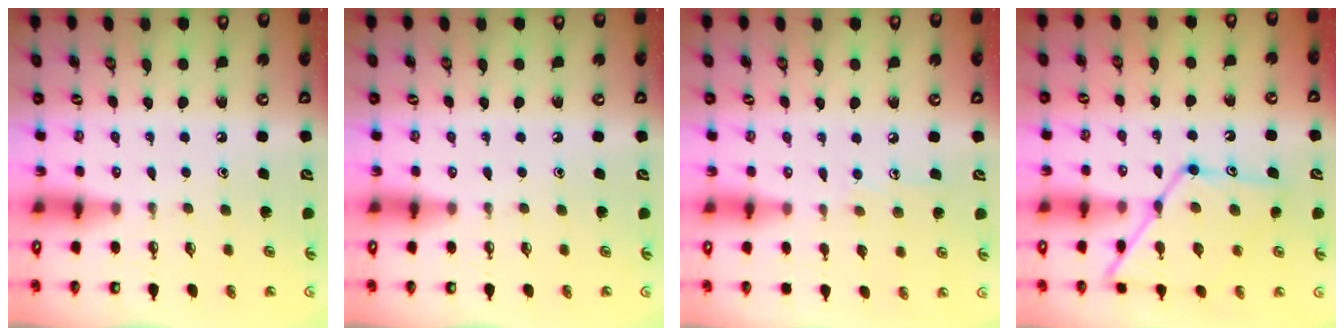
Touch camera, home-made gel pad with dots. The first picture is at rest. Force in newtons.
{"total": 0.0}
{"total": 6.5, "press": 6.5, "slide": 0.4}
{"total": 13.7, "press": 13.7, "slide": 1.0}